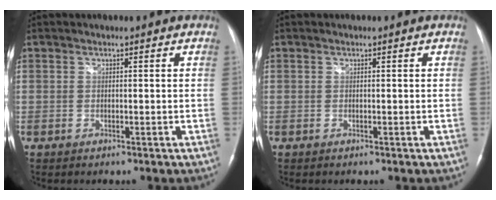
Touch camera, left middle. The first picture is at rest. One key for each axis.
{"total": 0.0}